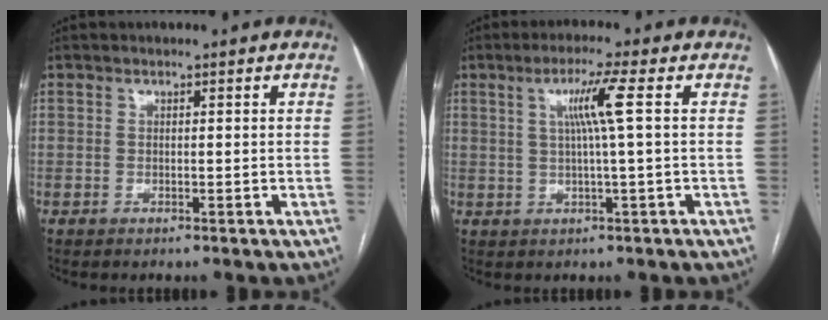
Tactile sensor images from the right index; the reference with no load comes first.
{"total": 5.6, "force": [1.2, -1.0, 5.4], "torque": [-0.099, 0.007, 0.025]}